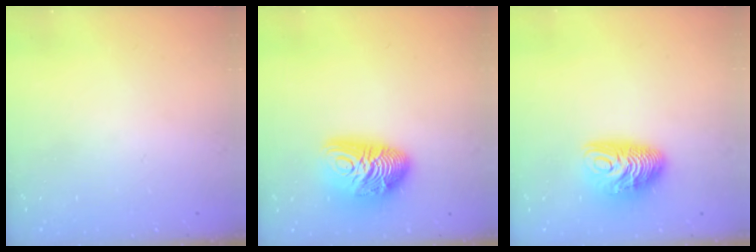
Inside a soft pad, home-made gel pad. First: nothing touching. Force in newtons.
{"total": 14.9, "press": 14.9, "slide": 0.2}
{"total": 10.4, "press": 10.4, "slide": 0.4}